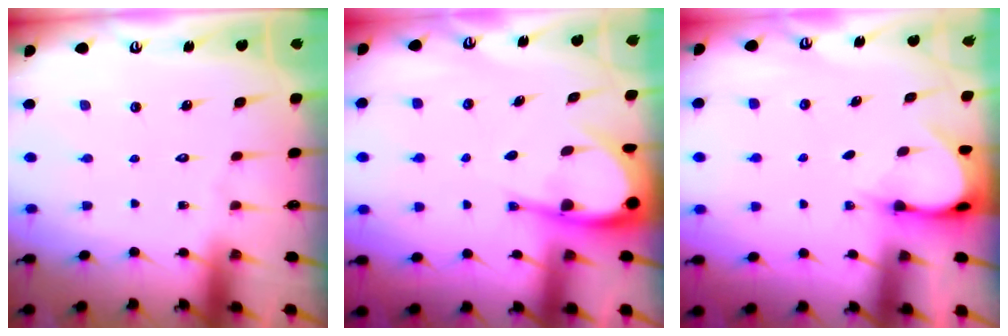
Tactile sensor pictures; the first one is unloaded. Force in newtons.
{"total": 7.7, "press": 7.6, "slide": 0.9}
{"total": 4.0, "press": 3.9, "slide": 0.3}